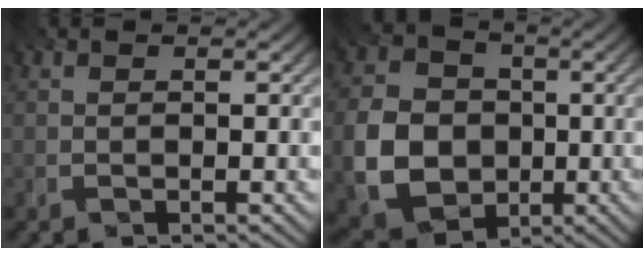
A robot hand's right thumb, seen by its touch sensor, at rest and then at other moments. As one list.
[{"total": 10.4, "force": [-2.3, 8.5, 5.5], "torque": [-0.136, -0.016, -0.051]}]